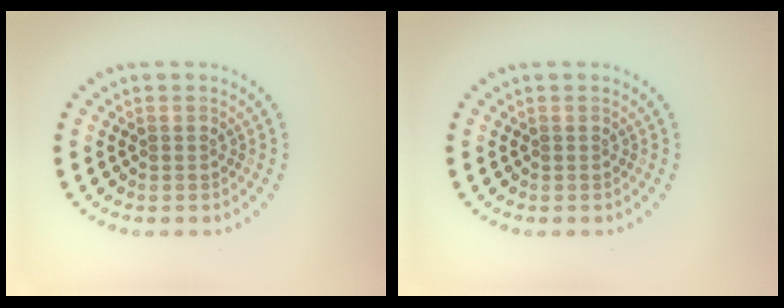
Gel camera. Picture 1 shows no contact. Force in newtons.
{"total": 0.0}